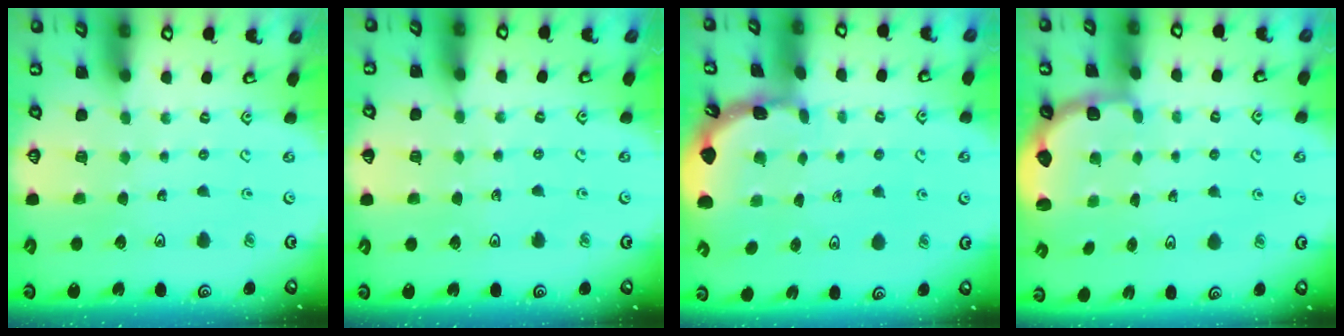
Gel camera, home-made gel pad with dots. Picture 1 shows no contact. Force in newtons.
{"total": 3.0, "press": 3.0, "slide": 0.3}
{"total": 1.8, "press": 1.8, "slide": 0.1}
{"total": 2.7, "press": 2.3, "slide": 1.5}